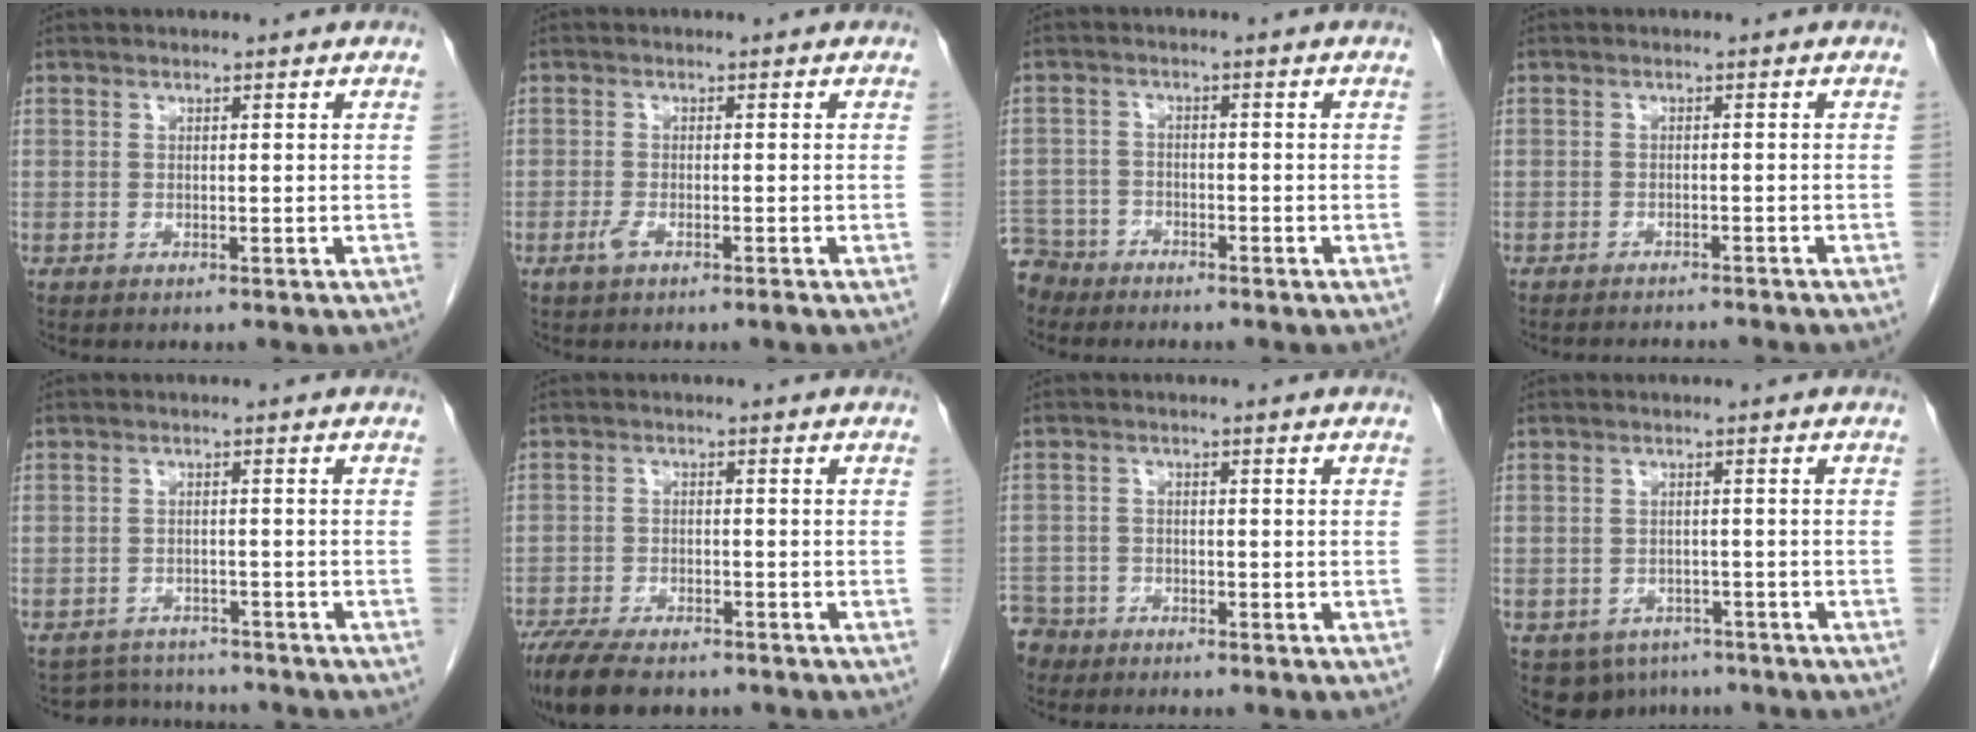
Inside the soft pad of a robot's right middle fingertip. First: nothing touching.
{"total": 1.9, "force": [-1.2, 0.2, 1.4], "torque": [-0.032, -0.003, -0.025]}
{"total": 6.0, "force": [-5.4, 2.6, -0.4], "torque": [0.007, -0.006, -0.104]}
{"total": 6.6, "force": [-6.2, 0.9, 2.2], "torque": [-0.026, -0.006, -0.076]}
{"total": 5.3, "force": [-5.2, 1.2, -0.5], "torque": [0.007, 0.013, -0.074]}
{"total": 11.4, "force": [-9.0, 4.0, 5.8], "torque": [-0.106, -0.013, -0.141]}
{"total": 4.9, "force": [-4.1, 2.5, -0.5], "torque": [0.010, -0.001, -0.081]}
{"total": 6.3, "force": [-4.3, 4.4, 1.2], "torque": [-0.015, 0.005, -0.056]}